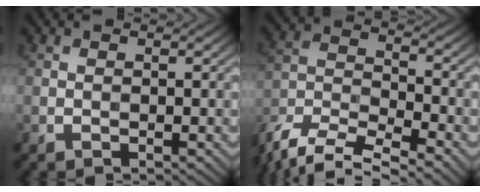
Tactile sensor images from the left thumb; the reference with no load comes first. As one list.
[{"total": 11.7, "force": [-10.0, 2.8, 5.4], "torque": [-0.120, -0.013, -0.187]}]